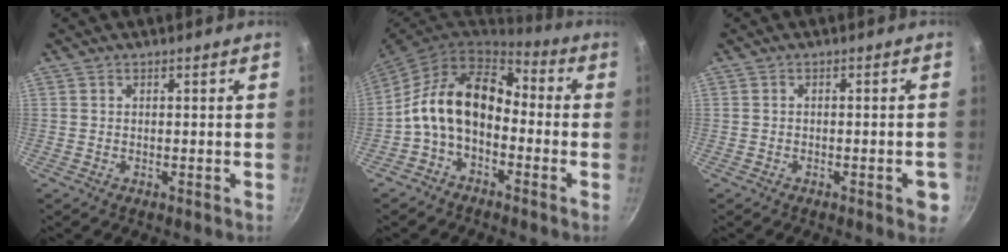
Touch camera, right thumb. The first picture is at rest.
{"total": 13.8, "force": [-1.8, 9.3, 10.1], "torque": [-0.163, 0.051, -0.053]}
{"total": 3.2, "force": [-1.4, 1.0, 2.6], "torque": [-0.026, 0.008, -0.018]}